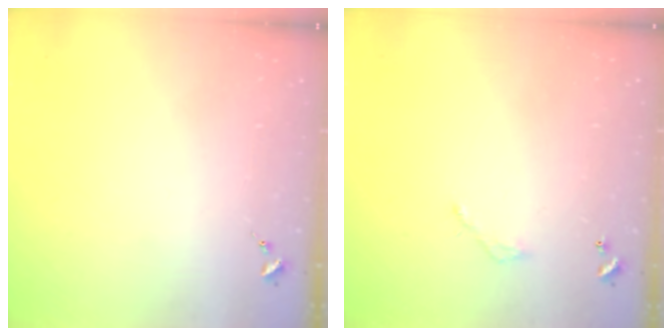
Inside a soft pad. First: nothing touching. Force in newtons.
{"total": 3.8, "press": 3.8, "slide": 0.2}